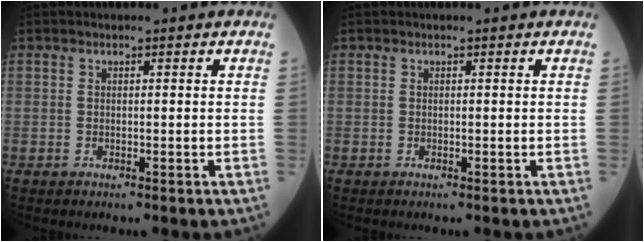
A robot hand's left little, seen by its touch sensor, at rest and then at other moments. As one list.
[{"total": 0.0}]